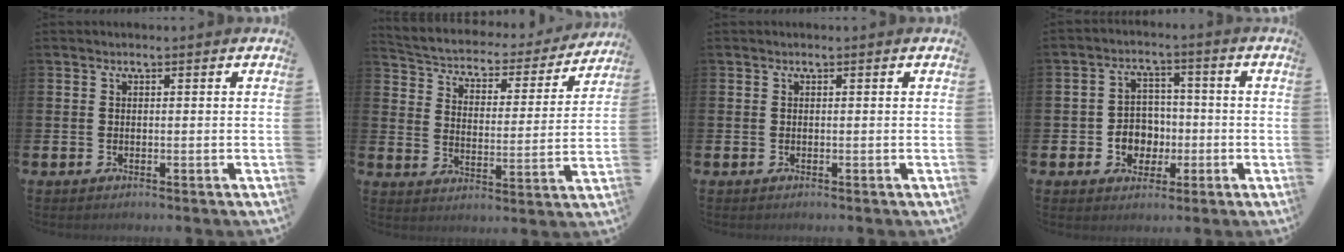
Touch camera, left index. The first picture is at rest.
{"total": 4.2, "force": [3.6, 1.7, 1.1], "torque": [-0.048, -0.033, 0.052]}
{"total": 0.0}
{"total": 4.6, "force": [-0.8, 4.3, 1.4], "torque": [-0.030, 0.003, -0.021]}